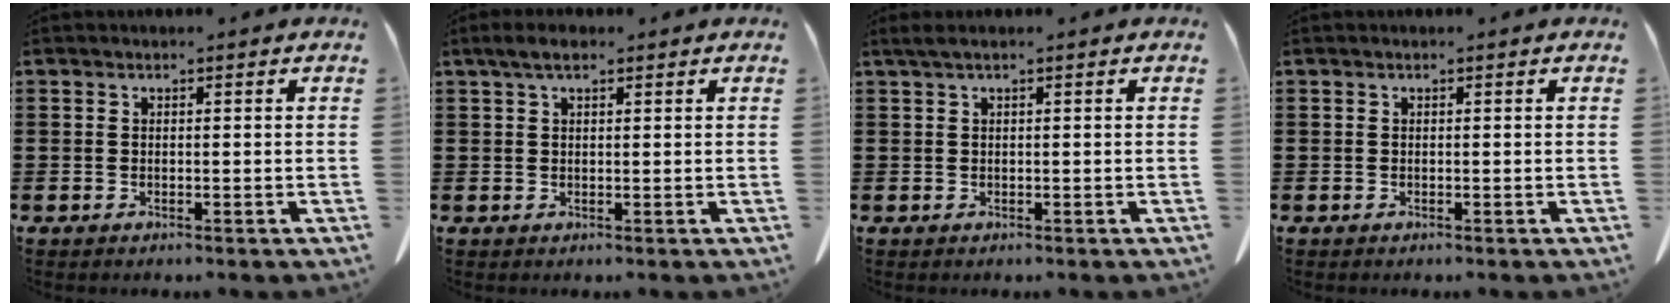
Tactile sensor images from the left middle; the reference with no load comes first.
{"total": 2.8, "force": [1.5, 0.9, 2.2], "torque": [-0.046, 0.003, 0.028]}
{"total": 0.9, "force": [0.3, 0.0, 0.9], "torque": [-0.017, -0.002, 0.007]}
{"total": 0.0}